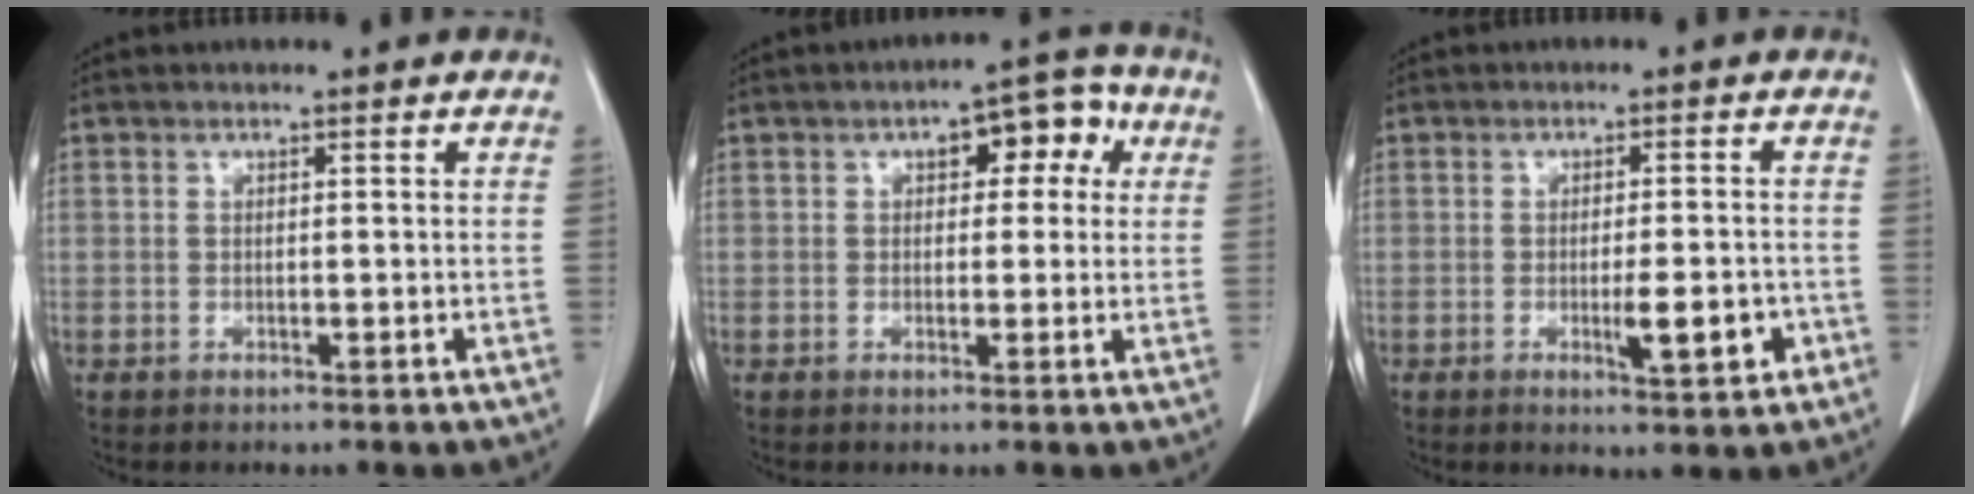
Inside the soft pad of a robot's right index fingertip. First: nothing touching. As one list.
[{"total": 7.0, "force": [2.2, 3.5, 5.7], "torque": [-0.063, 0.035, 0.024]}, {"total": 5.5, "force": [-1.8, 1.0, 5.1], "torque": [-0.074, -0.003, -0.019]}]